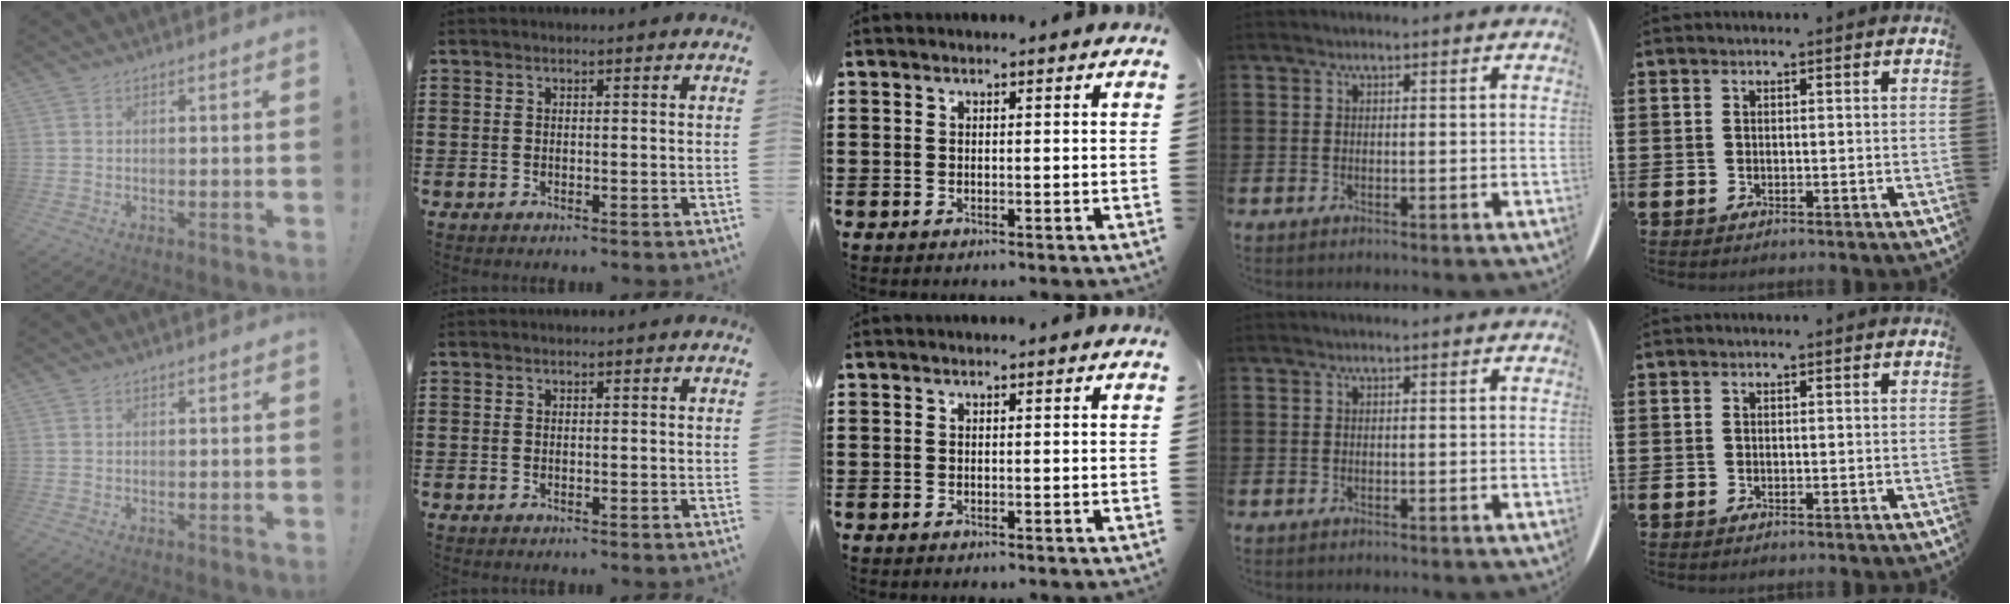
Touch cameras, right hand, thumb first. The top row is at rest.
{}